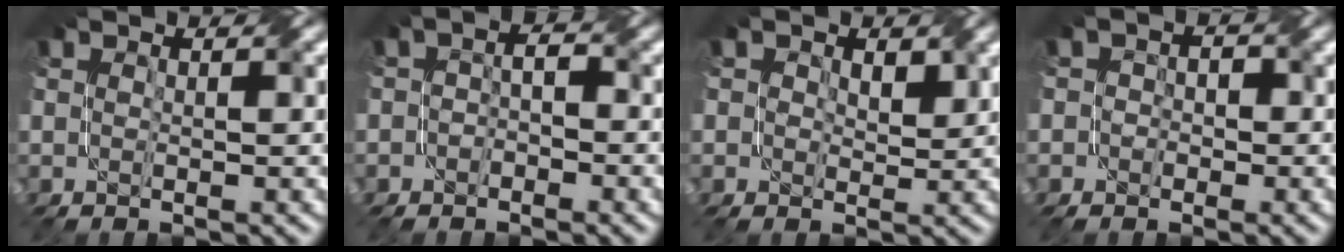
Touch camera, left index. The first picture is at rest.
{"total": 2.1, "force": [-1.4, 1.4, 0.9], "torque": [-0.006, 0.003, -0.033]}
{"total": 2.4, "force": [0.9, 1.9, 1.2], "torque": [-0.022, -0.002, 0.014]}
{"total": 2.5, "force": [-0.9, 2.2, 0.5], "torque": [0.008, 0.012, -0.034]}